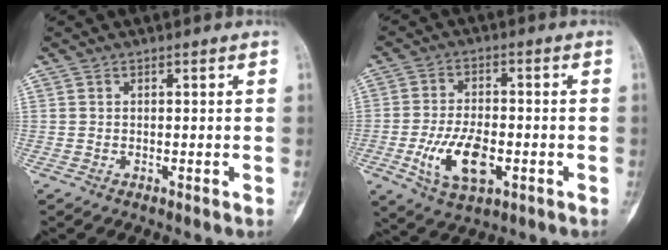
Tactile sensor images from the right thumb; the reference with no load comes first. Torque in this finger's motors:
{"motor_torque": [0.19, 0.13, 0.74, 0.10, 0.09]}